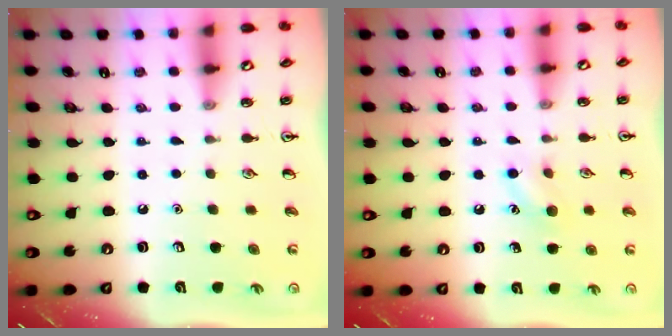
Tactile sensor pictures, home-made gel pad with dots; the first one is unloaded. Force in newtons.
{"total": 7.9, "press": 7.6, "slide": 1.8}